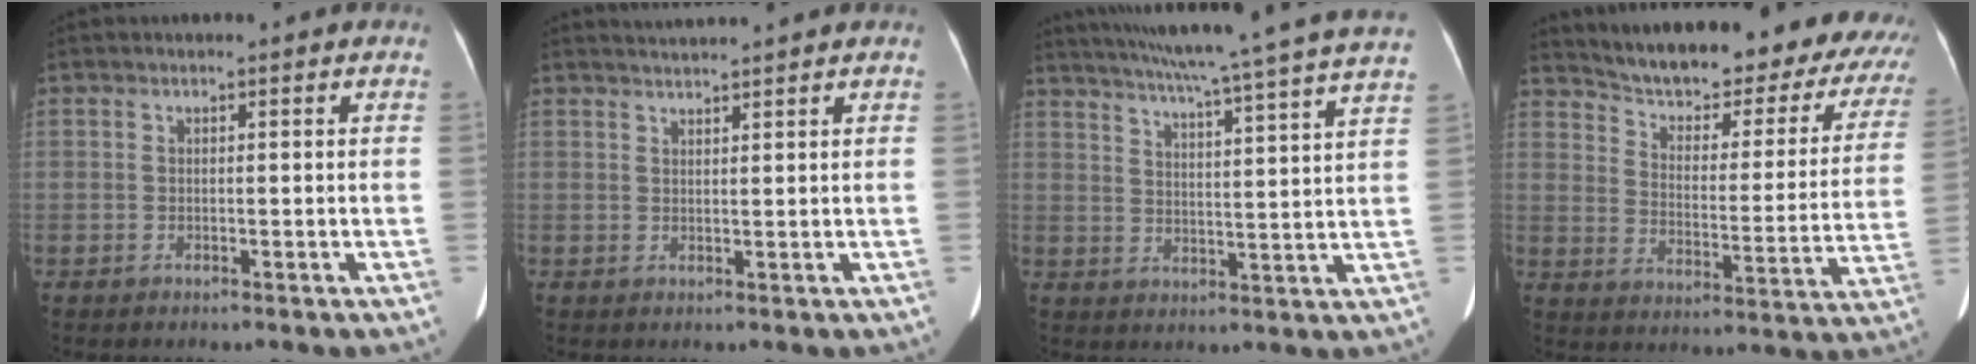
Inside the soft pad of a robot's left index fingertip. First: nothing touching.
{"total": 2.8, "force": [2.7, -0.6, 0.4], "torque": [-0.005, 0.016, 0.049]}
{"total": 24.5, "force": [21.3, -1.6, 12.0], "torque": [-0.203, -0.030, 0.276]}
{"total": 27.6, "force": [24.2, 7.5, 11.0], "torque": [-0.159, -0.048, 0.292]}